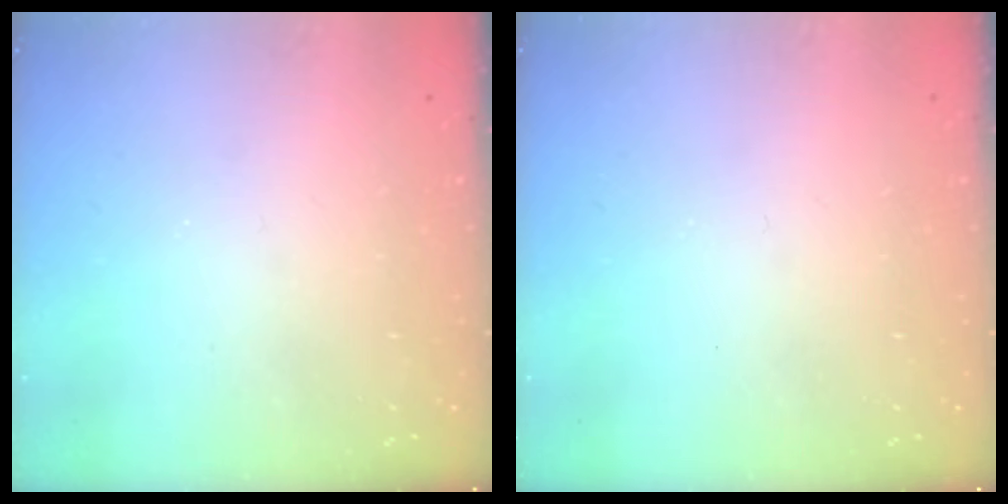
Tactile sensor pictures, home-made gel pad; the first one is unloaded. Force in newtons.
{"total": 0.0}